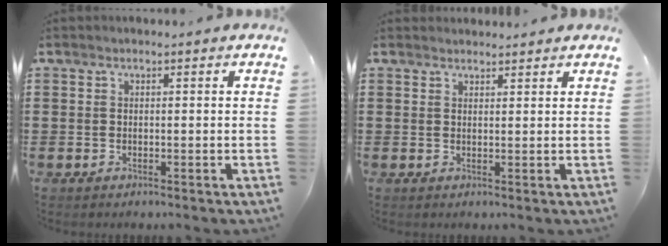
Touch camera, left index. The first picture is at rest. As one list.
[{"total": 1.4, "force": [1.4, 0.3, -0.1], "torque": [-0.003, 0.002, 0.028]}]